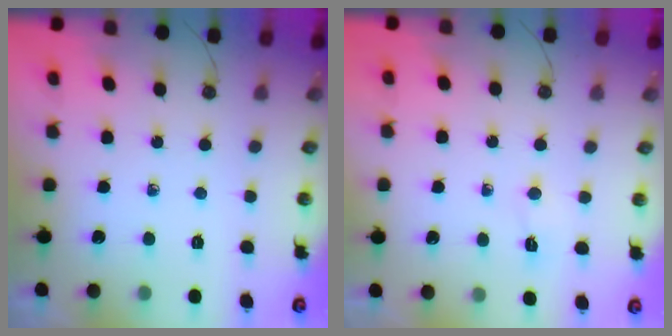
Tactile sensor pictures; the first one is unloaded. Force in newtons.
{"total": 2.8, "press": 2.7, "slide": 0.5}